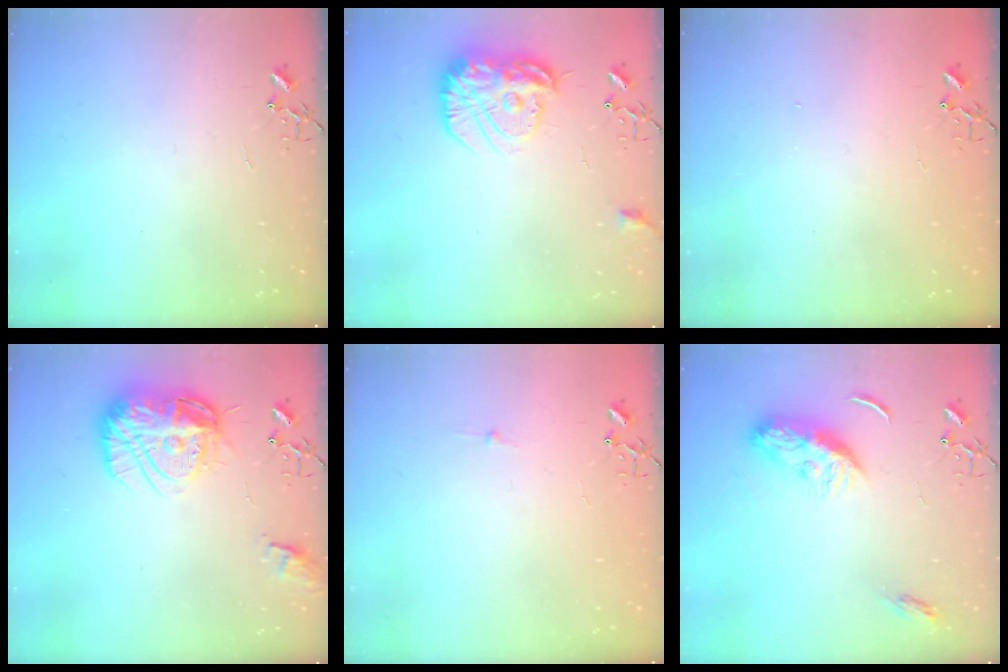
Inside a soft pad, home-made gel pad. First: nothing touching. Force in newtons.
{"total": 18.4, "press": 18.3, "slide": 1.2}
{"total": 1.2, "press": 1.2, "slide": 0.1}
{"total": 18.5, "press": 18.4, "slide": 1.8}
{"total": 2.8, "press": 2.8, "slide": 0.3}
{"total": 10.9, "press": 10.9, "slide": 0.2}